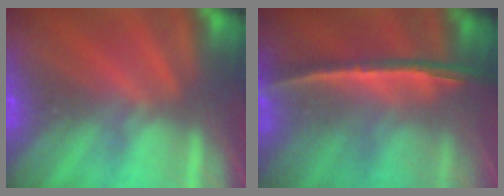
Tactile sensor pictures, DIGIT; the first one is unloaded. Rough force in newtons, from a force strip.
{"total": 1.4}